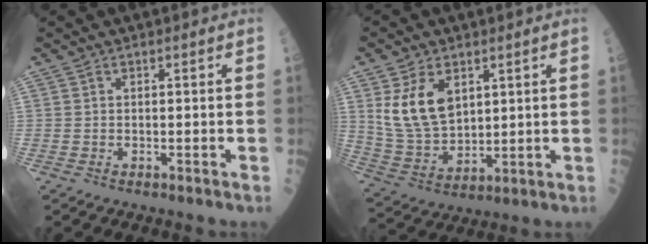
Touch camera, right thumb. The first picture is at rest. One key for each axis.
{"total": 11.5, "fx": 4.1, "fy": 7.1, "fz": 8.0, "tx": -0.136, "ty": -0.017, "tz": 0.096}